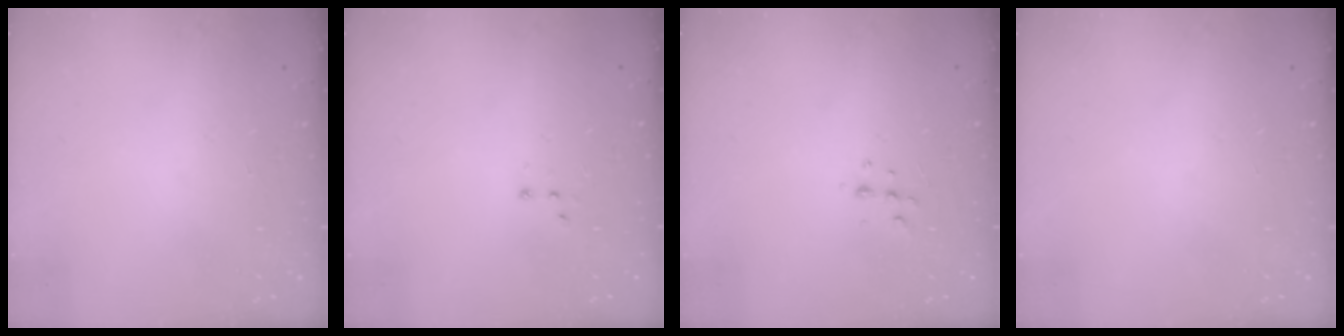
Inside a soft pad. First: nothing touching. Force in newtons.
{"total": 3.0, "press": 2.9, "slide": 0.7}
{"total": 5.6, "press": 5.6, "slide": 0.7}
{"total": 0.0}